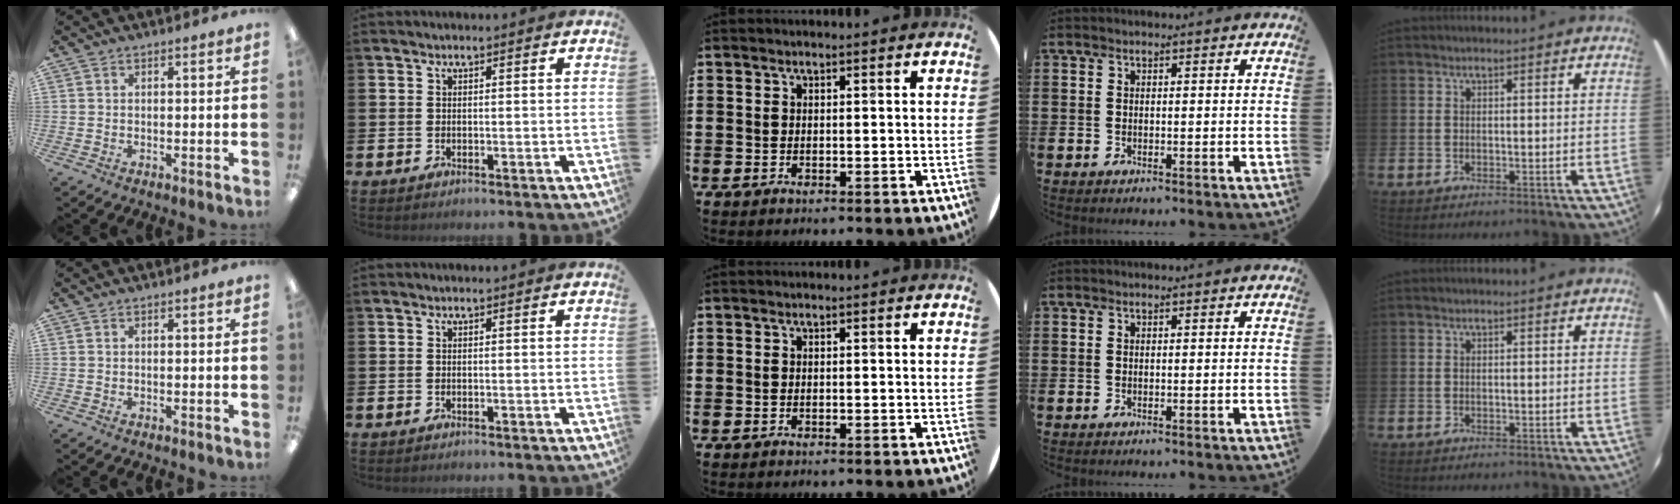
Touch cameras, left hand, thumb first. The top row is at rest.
{}